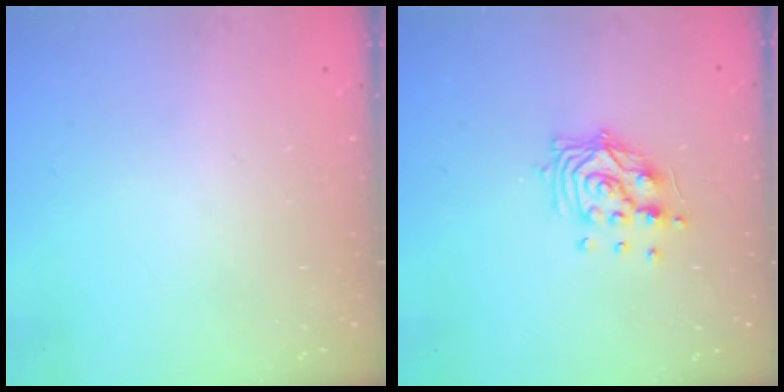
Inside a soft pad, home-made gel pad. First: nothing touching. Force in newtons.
{"total": 10.8, "press": 10.7, "slide": 1.1}